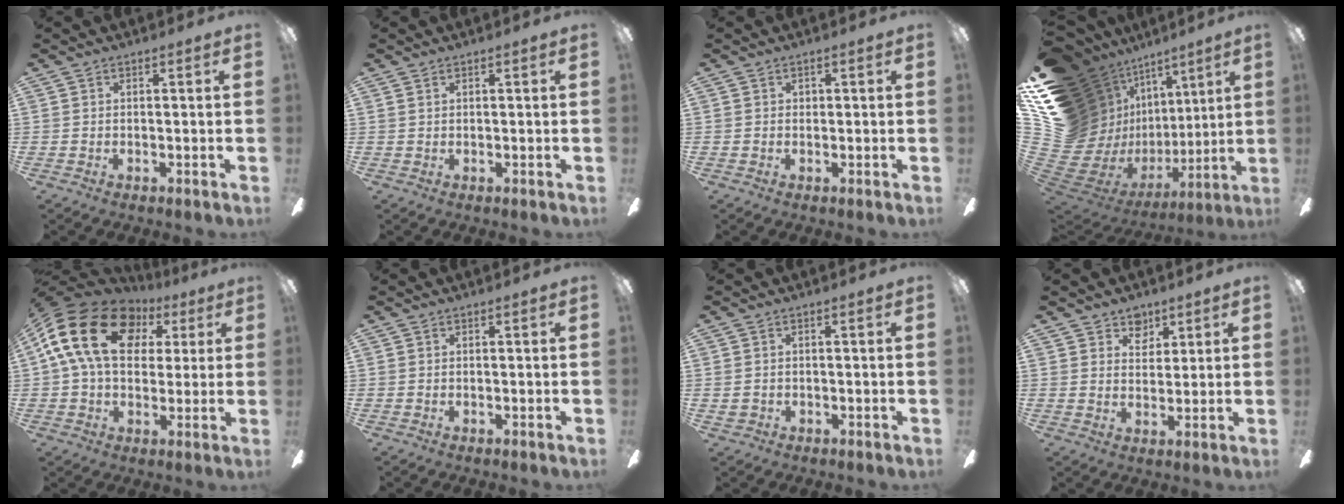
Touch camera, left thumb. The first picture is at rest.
{"total": 0.6, "force": [0.6, 0.2, -0.1], "torque": [0.001, 0.000, 0.011]}
{"total": 0.8, "force": [0.5, 0.7, 0.0], "torque": [0.000, 0.003, 0.009]}
{"total": 21.7, "force": [8.3, 16.7, 11.2], "torque": [-0.185, -0.116, 0.232]}
{"total": 19.7, "force": [5.9, 14.0, 12.6], "torque": [-0.237, 0.003, 0.105]}
{"total": 0.0}
{"total": 1.1, "force": [0.0, 1.1, 0.1], "torque": [-0.004, 0.005, -0.003]}
{"total": 5.8, "force": [4.5, 3.6, 0.5], "torque": [-0.009, -0.026, 0.083]}